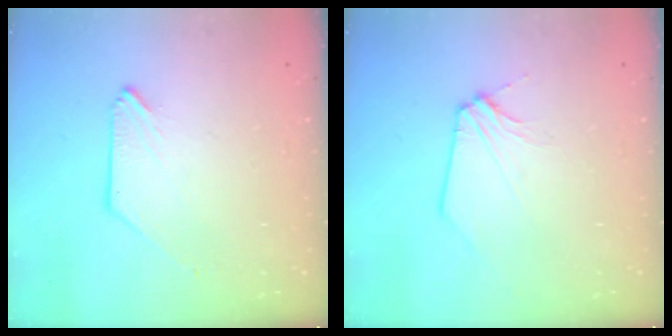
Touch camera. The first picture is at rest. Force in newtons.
{"total": 2.8, "press": 2.7, "slide": 0.4}